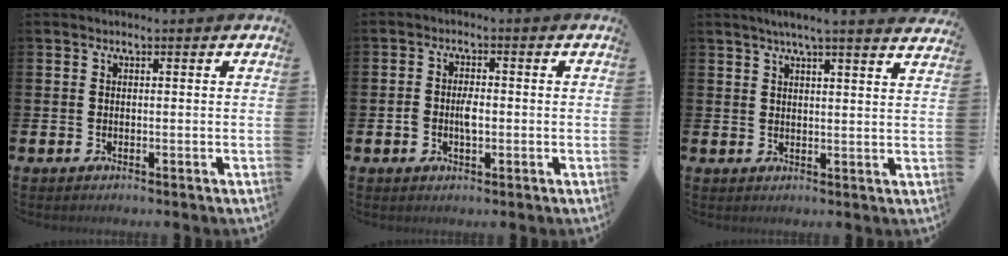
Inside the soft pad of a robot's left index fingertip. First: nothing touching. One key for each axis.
{"total": 3.1, "fx": -0.5, "fy": 1.7, "fz": 2.5, "tx": -0.032, "ty": -0.002, "tz": -0.012}
{"total": 4.4, "fx": 4.1, "fy": -0.6, "fz": 1.5, "tx": -0.039, "ty": -0.015, "tz": 0.072}